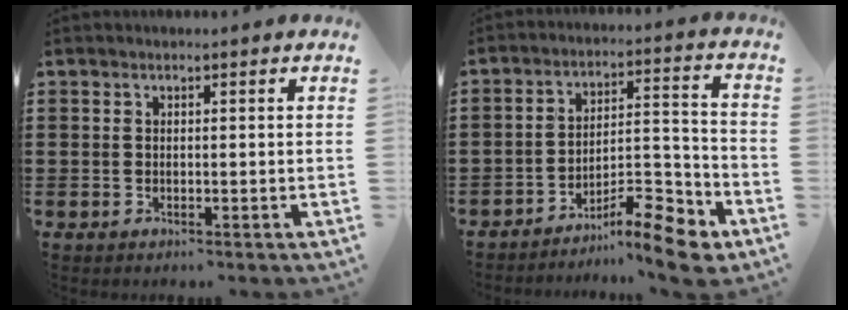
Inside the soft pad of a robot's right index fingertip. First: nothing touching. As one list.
[{"total": 10.3, "force": [-8.4, 2.3, 5.6], "torque": [-0.066, 0.029, -0.157]}]